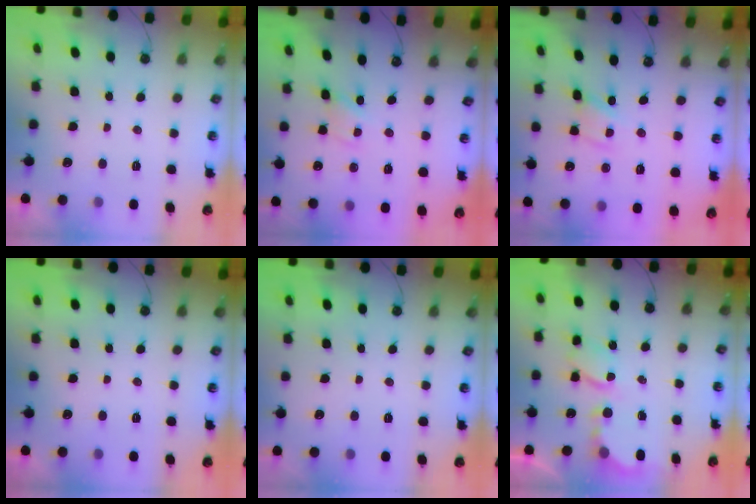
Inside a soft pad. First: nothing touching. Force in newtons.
{"total": 1.1, "press": 1.1, "slide": 0.1}
{"total": 3.0, "press": 3.0, "slide": 0.1}
{"total": 0.0}
{"total": 0.0}
{"total": 5.8, "press": 5.8, "slide": 0.2}